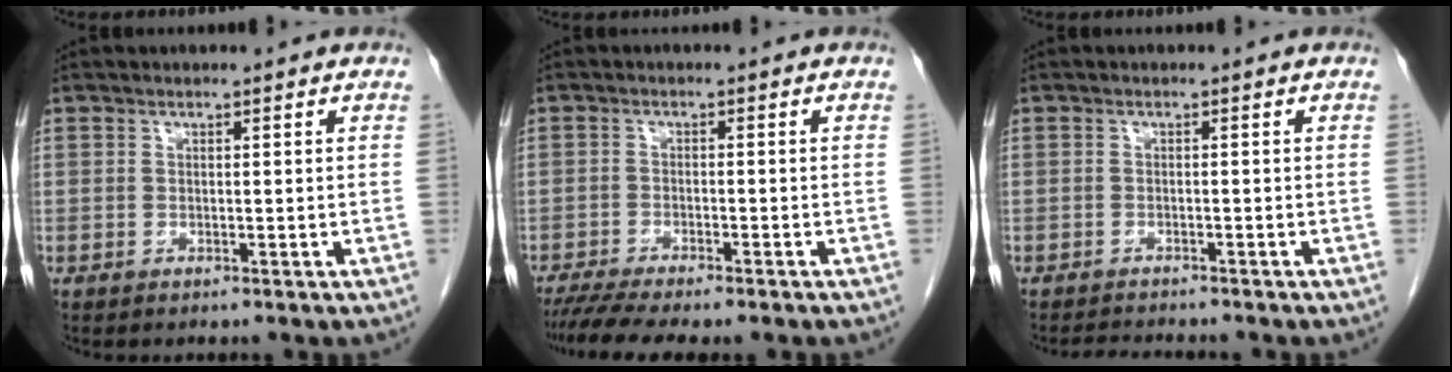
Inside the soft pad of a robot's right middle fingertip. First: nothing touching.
{"total": 7.6, "force": [-6.4, 0.6, 4.2], "torque": [-0.062, -0.012, -0.100]}
{"total": 3.2, "force": [-3.1, 0.1, 0.9], "torque": [-0.015, -0.012, -0.047]}